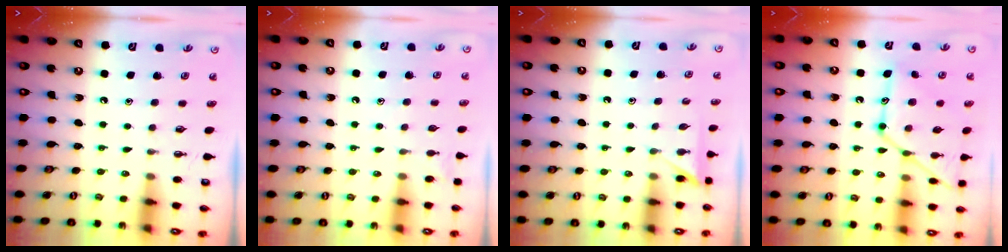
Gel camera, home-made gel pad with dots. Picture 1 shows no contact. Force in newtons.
{"total": 7.1, "press": 7.0, "slide": 0.8}
{"total": 3.7, "press": 3.7, "slide": 0.3}
{"total": 17.1, "press": 17.1, "slide": 1.3}